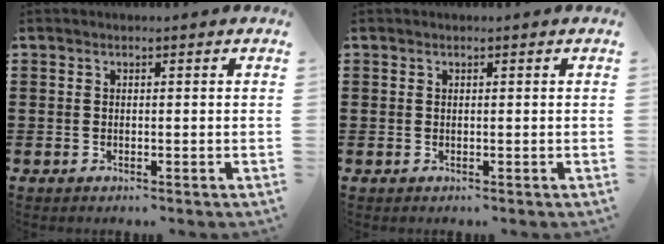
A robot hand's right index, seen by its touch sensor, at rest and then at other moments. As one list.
[{"total": 0.0}]